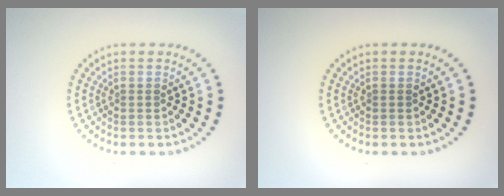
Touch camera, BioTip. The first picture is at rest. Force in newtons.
{"total": 0.0}